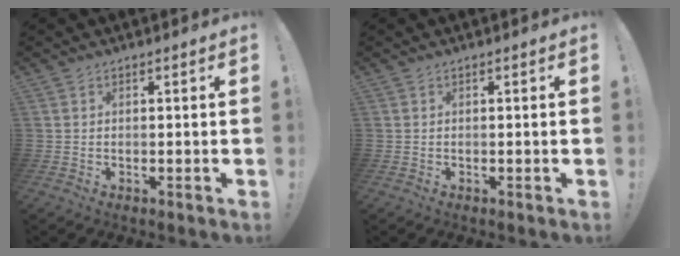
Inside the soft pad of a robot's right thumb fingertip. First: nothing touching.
{"total": 0.6, "force": [0.0, -0.1, 0.5], "torque": [-0.011, 0.000, -0.001]}